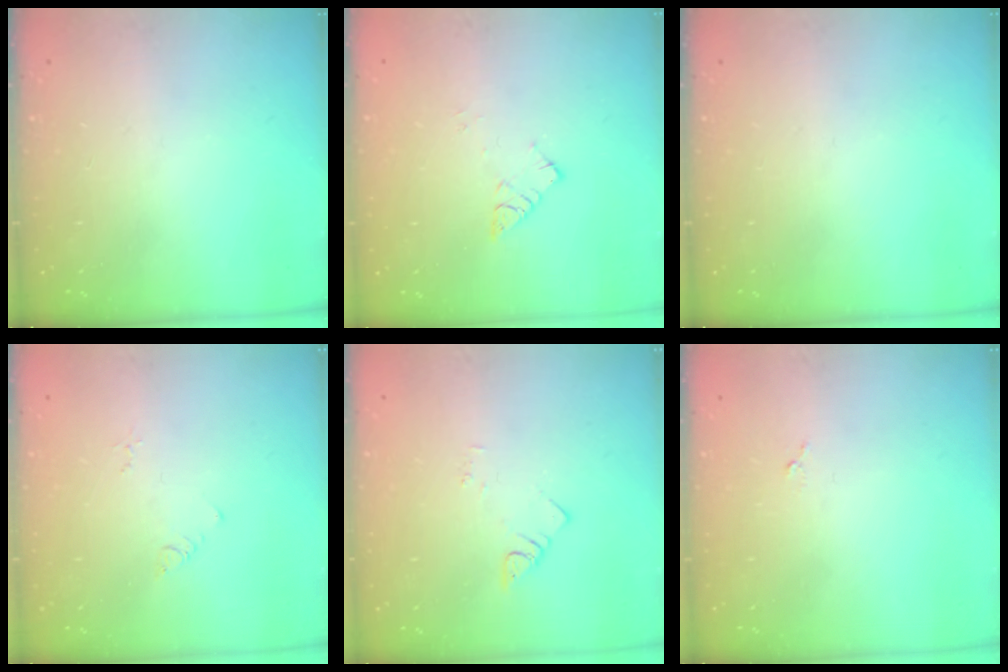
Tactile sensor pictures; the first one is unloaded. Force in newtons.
{"total": 5.6, "press": 5.6, "slide": 0.2}
{"total": 0.0}
{"total": 1.4, "press": 1.3, "slide": 0.3}
{"total": 2.1, "press": 2.0, "slide": 0.4}
{"total": 3.9, "press": 3.8, "slide": 0.4}